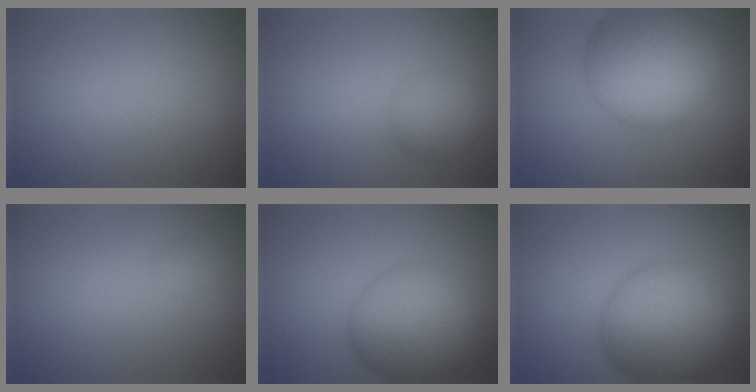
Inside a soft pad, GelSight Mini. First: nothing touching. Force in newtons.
{"total": 2.8, "press": 2.8, "slide": 0.1}
{"total": 11.4, "press": 11.4, "slide": 0.8}
{"total": 0.6, "press": 0.6, "slide": 0.0}
{"total": 9.0, "press": 9.0, "slide": 0.3}
{"total": 9.9, "press": 9.9, "slide": 0.2}